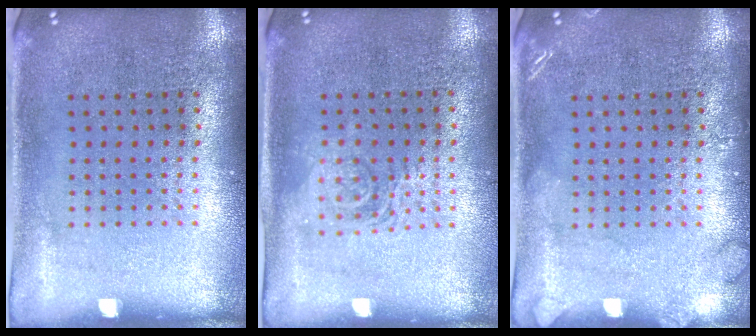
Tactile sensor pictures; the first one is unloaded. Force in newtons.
{"total": 1.3, "press": 1.2, "slide": 0.5}
{"total": 1.5, "press": 1.5, "slide": 0.2}